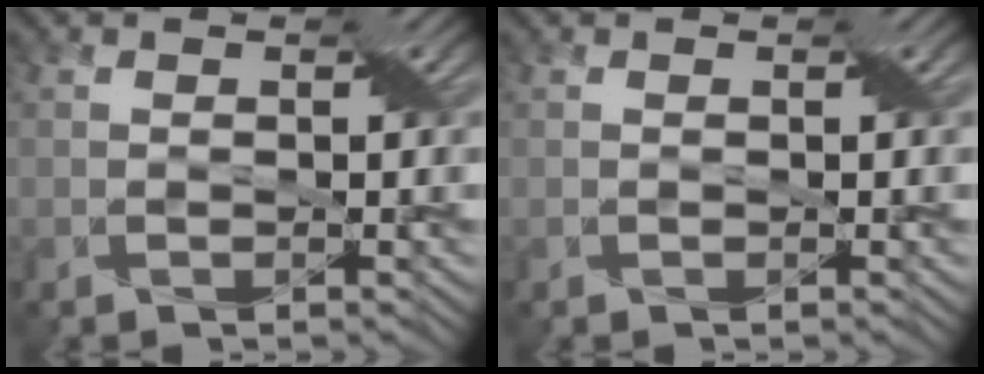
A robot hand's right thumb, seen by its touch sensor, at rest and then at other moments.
{"total": 0.0}